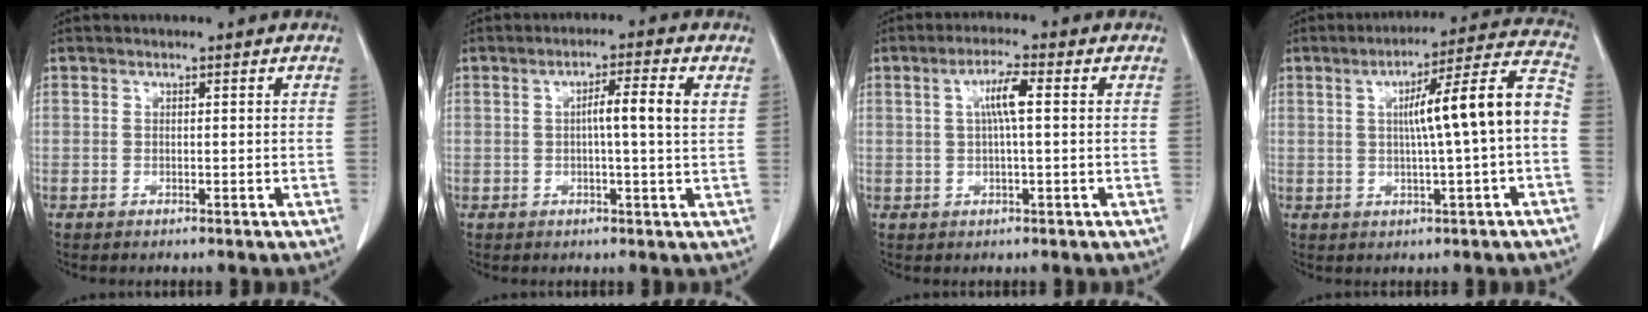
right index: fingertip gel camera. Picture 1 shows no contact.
{"total": 5.2, "force": [1.0, -0.2, 5.1], "torque": [-0.083, 0.007, 0.013]}
{"total": 4.5, "force": [0.8, 0.3, 4.4], "torque": [-0.083, 0.008, 0.013]}
{"total": 11.9, "force": [-0.2, -0.1, 11.9], "torque": [-0.172, 0.025, -0.007]}